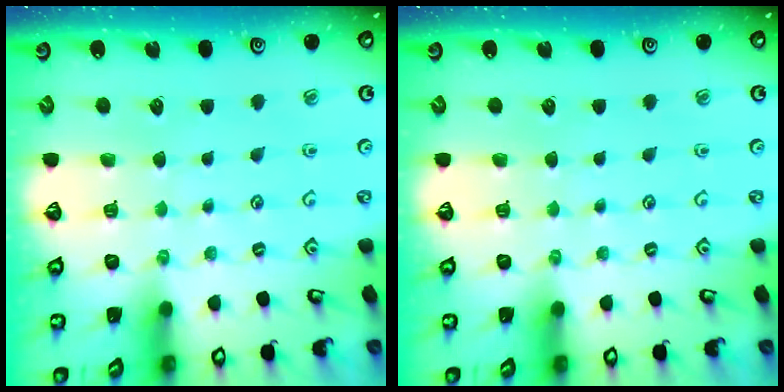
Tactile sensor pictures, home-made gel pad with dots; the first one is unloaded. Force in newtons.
{"total": 0.0}